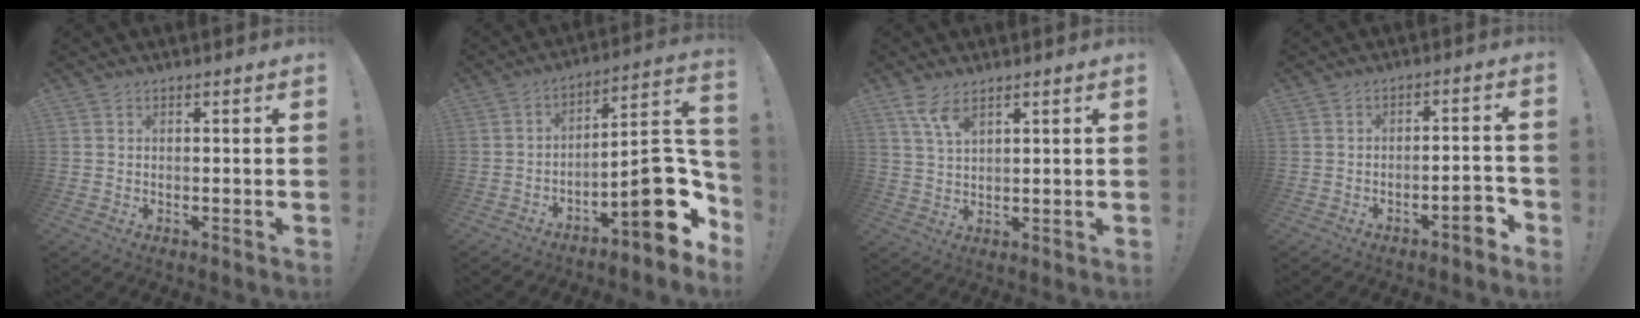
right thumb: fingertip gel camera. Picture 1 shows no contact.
{"total": 17.0, "force": [-5.8, 5.9, 14.8], "torque": [-0.175, 0.028, -0.083]}
{"total": 5.8, "force": [3.8, 1.9, 4.0], "torque": [-0.077, -0.014, 0.069]}
{"total": 5.9, "force": [-3.6, 1.6, 4.5], "torque": [-0.060, 0.018, -0.058]}